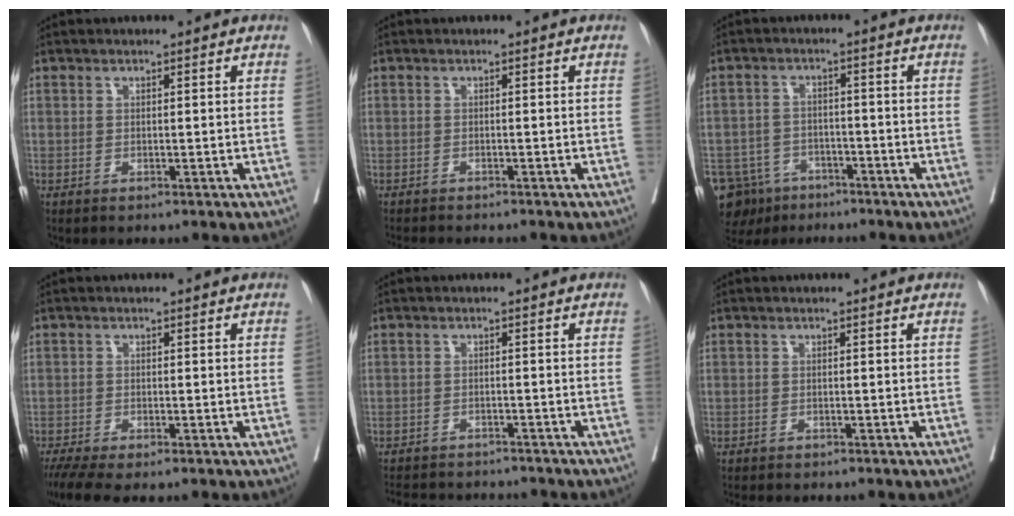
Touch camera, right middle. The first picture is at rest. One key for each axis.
{"total": 5.1, "fx": -4.6, "fy": 0.8, "fz": 2.1, "tx": -0.024, "ty": -0.008, "tz": -0.065}
{"total": 9.3, "fx": -6.7, "fy": 6.1, "fz": 2.0, "tx": -0.038, "ty": 0.004, "tz": -0.104}
{"total": 5.8, "fx": -4.5, "fy": 1.0, "fz": 3.6, "tx": -0.059, "ty": -0.012, "tz": -0.078}
{"total": 12.2, "fx": -11.2, "fy": 2.8, "fz": 3.9, "tx": -0.073, "ty": -0.002, "tz": -0.143}
{"total": 4.7, "fx": -4.2, "fy": 0.9, "fz": 2.0, "tx": -0.025, "ty": -0.007, "tz": -0.056}